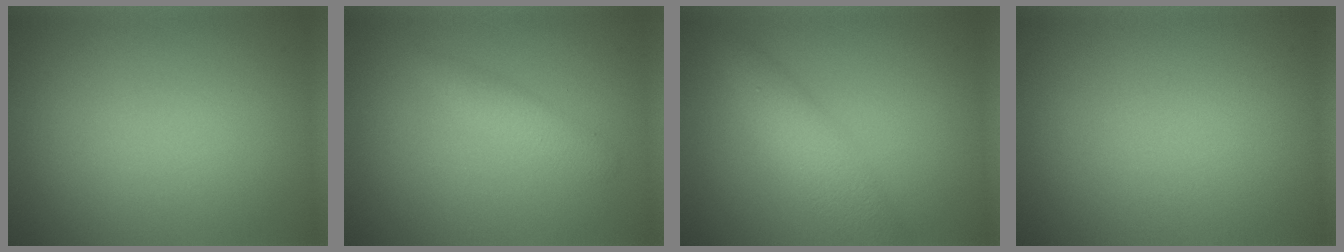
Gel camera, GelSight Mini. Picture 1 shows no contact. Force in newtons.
{"total": 1.6, "press": 1.6, "slide": 0.1}
{"total": 3.6, "press": 3.6, "slide": 0.1}
{"total": 0.0}